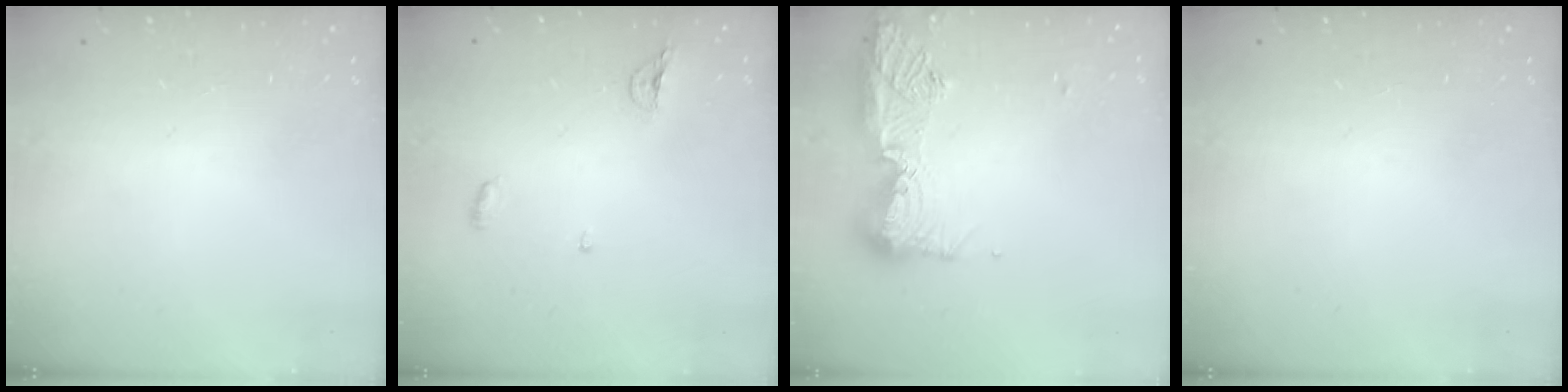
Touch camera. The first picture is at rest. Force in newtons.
{"total": 4.8, "press": 4.7, "slide": 1.1}
{"total": 17.6, "press": 16.5, "slide": 6.2}
{"total": 0.0}